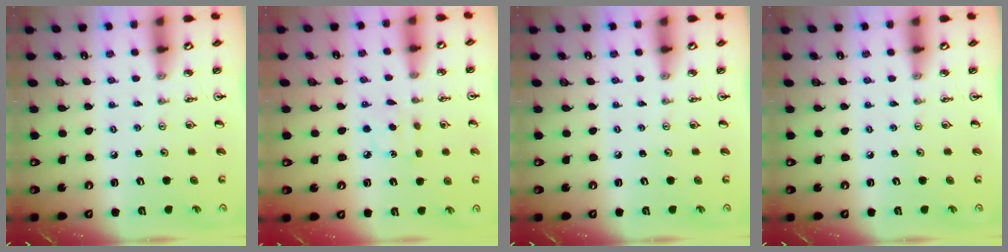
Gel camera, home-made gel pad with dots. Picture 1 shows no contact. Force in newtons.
{"total": 4.2, "press": 4.1, "slide": 0.3}
{"total": 0.0}
{"total": 0.0}